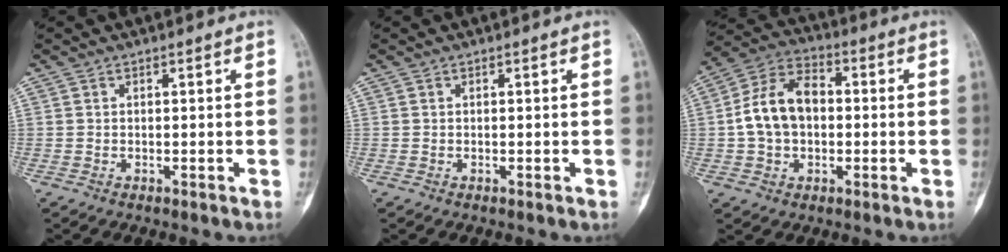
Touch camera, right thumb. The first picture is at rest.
{"total": 0.0}
{"total": 11.9, "force": [-0.1, 8.4, 8.5], "torque": [-0.144, 0.031, -0.010]}